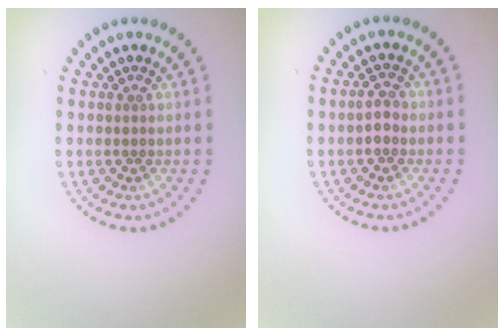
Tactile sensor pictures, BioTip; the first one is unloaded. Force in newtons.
{"total": 1.6, "press": 1.5, "slide": 0.4}